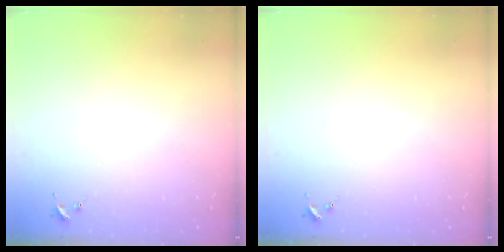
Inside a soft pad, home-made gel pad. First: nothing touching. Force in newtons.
{"total": 0.0}